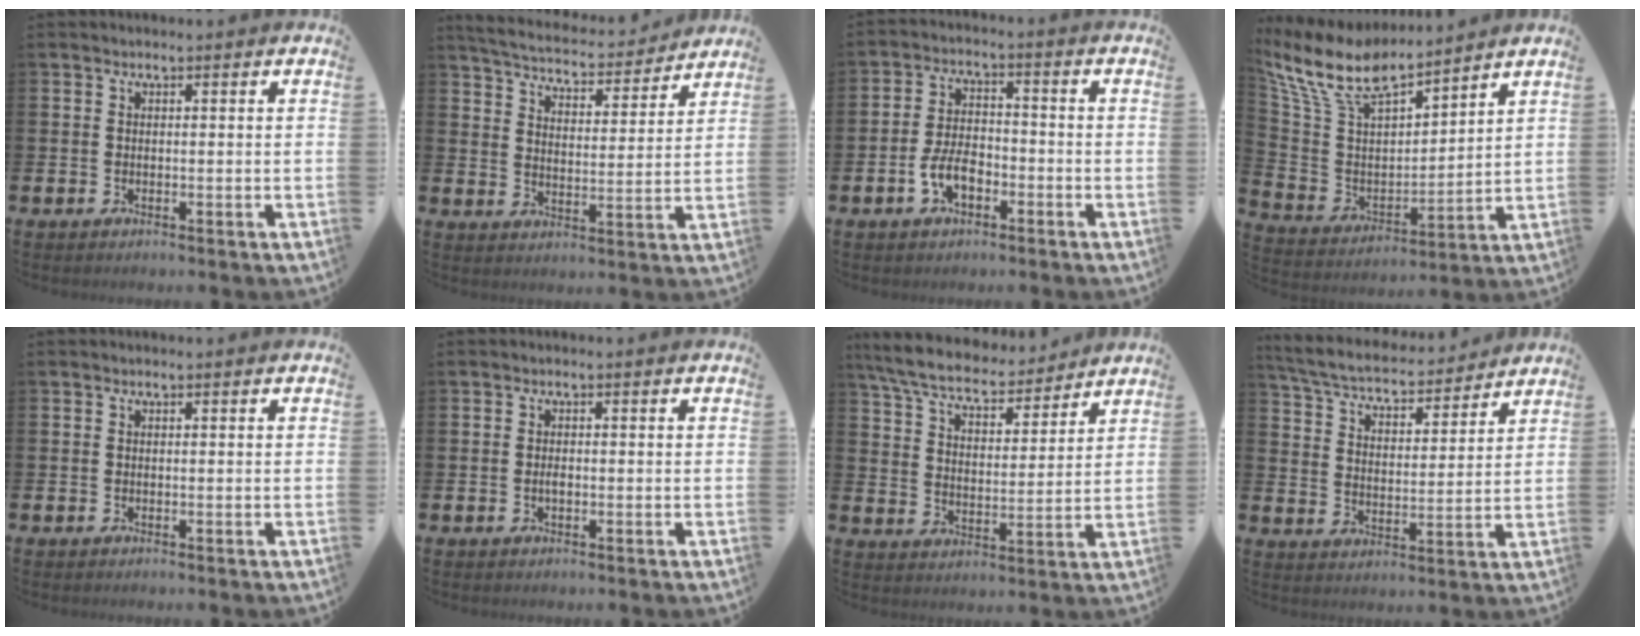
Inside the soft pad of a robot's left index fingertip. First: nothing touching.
{"total": 5.4, "force": [5.2, 0.9, 1.0], "torque": [-0.050, -0.038, 0.088]}
{"total": 5.1, "force": [-2.3, 2.8, 3.6], "torque": [-0.067, 0.009, -0.044]}
{"total": 10.3, "force": [9.1, 3.1, 3.7], "torque": [-0.125, -0.054, 0.159]}
{"total": 0.0}
{"total": 1.0, "force": [-0.2, 0.5, 0.8], "torque": [-0.016, 0.001, -0.005]}
{"total": 7.4, "force": [6.9, 1.6, 2.2], "torque": [-0.080, -0.041, 0.121]}
{"total": 5.7, "force": [5.4, 1.2, 1.5], "torque": [-0.061, -0.040, 0.089]}